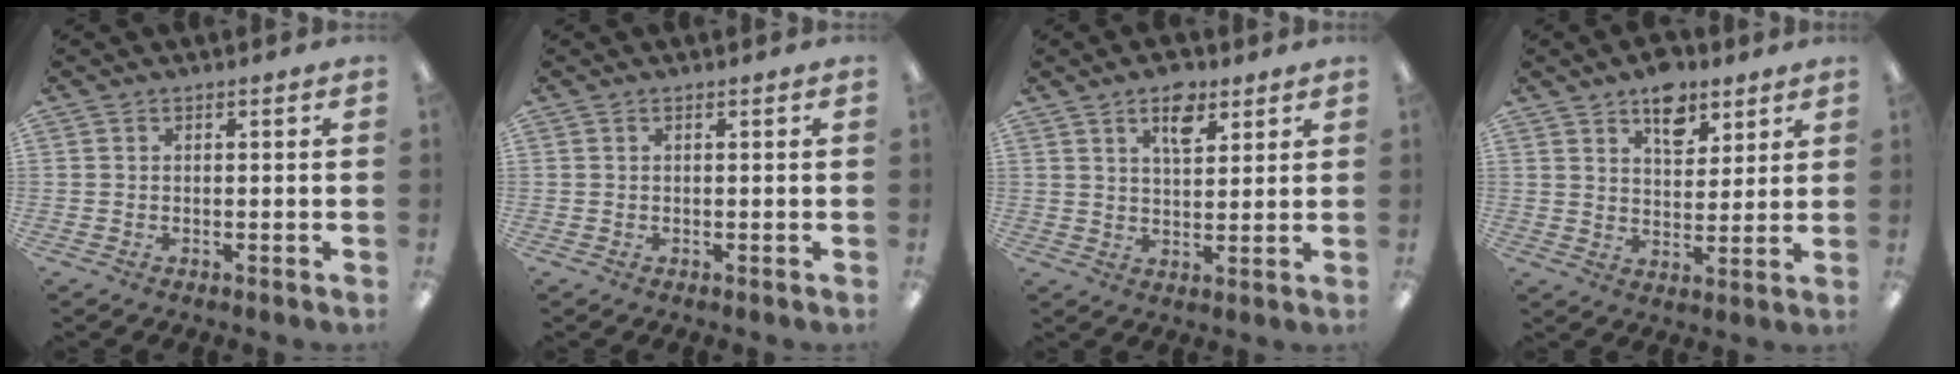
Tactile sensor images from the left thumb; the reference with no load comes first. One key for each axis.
{"total": 0.0}
{"total": 7.3, "fx": 4.6, "fy": 3.4, "fz": 4.5, "tx": -0.060, "ty": -0.018, "tz": 0.076}
{"total": 9.2, "fx": 6.1, "fy": 5.2, "fz": 4.4, "tx": -0.049, "ty": -0.029, "tz": 0.105}